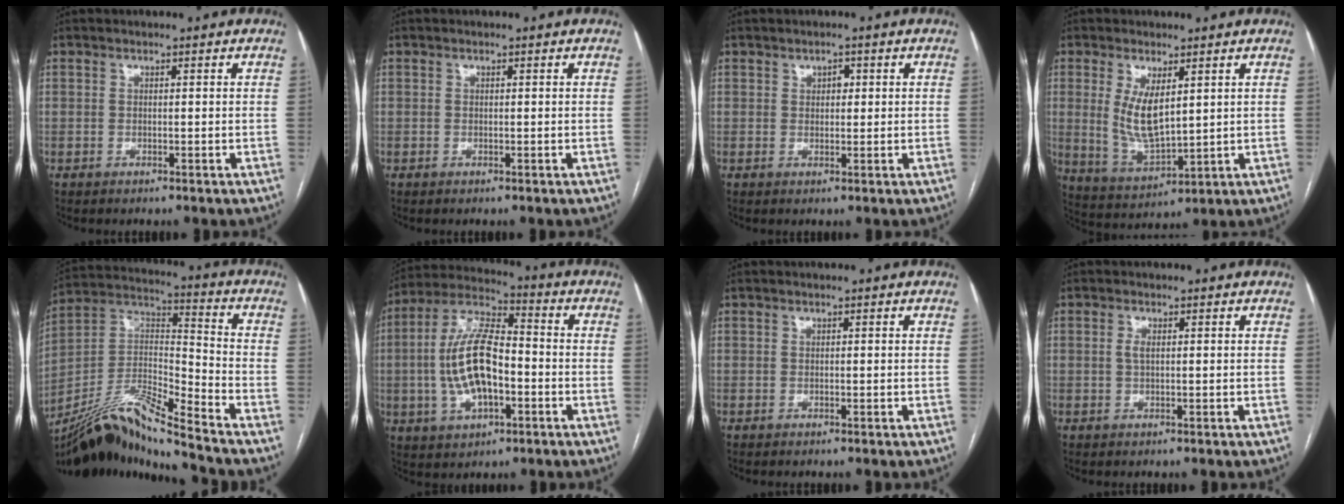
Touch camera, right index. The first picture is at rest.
{"total": 0.0}
{"total": 1.7, "force": [0.6, 1.1, 1.2], "torque": [-0.016, 0.001, 0.007]}
{"total": 8.1, "force": [2.1, 2.9, 7.2], "torque": [-0.152, -0.011, 0.051]}
{"total": 16.5, "force": [-14.7, -1.0, 7.5], "torque": [-0.148, 0.024, -0.268]}
{"total": 14.1, "force": [-2.1, 5.9, 12.6], "torque": [-0.265, 0.015, -0.037]}
{"total": 0.0}
{"total": 1.2, "force": [0.2, 0.4, 1.2], "torque": [-0.027, 0.001, 0.004]}